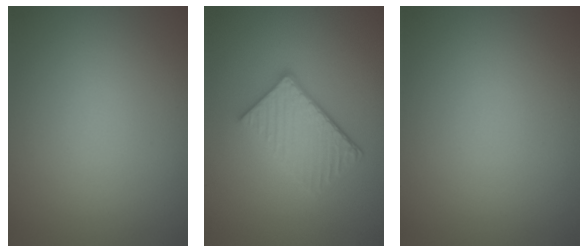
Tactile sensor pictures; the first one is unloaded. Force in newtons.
{"total": 4.6, "press": 3.5, "slide": 2.9}
{"total": 0.0}